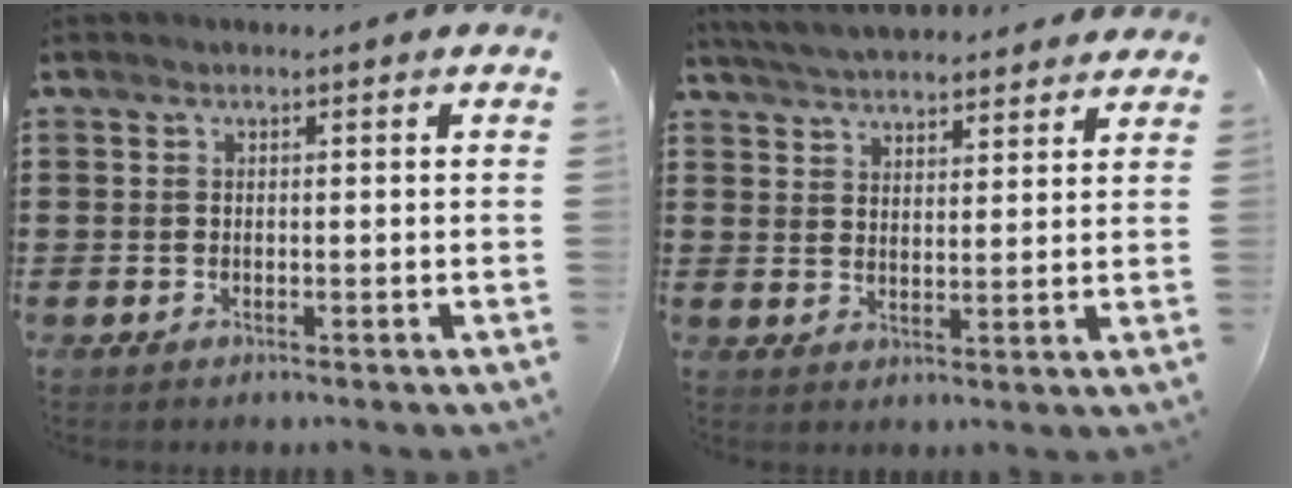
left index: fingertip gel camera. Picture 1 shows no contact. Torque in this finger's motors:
{"motor_torque": [2.02, -0.12, 0.62, 0.17]}